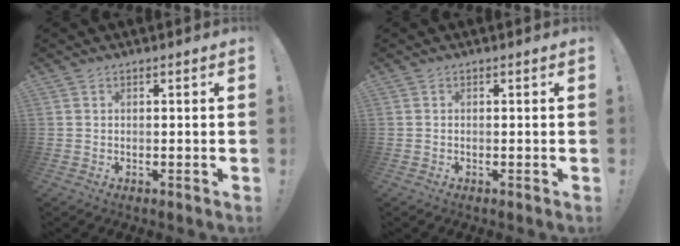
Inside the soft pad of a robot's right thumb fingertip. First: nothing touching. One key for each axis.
{"total": 0.0}